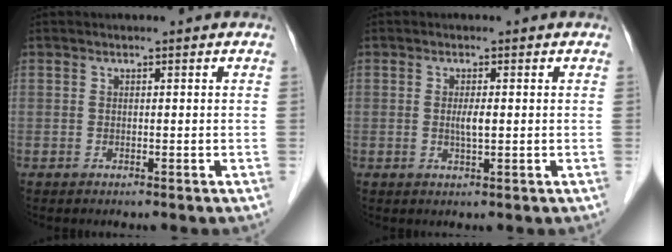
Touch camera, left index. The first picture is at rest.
{"total": 1.8, "force": [0.0, 0.2, 1.8], "torque": [-0.038, -0.002, 0.001]}